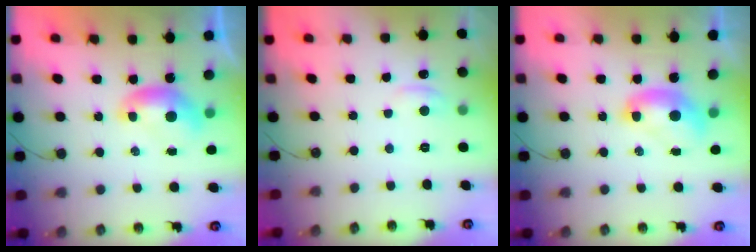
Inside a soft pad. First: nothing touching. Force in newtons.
{"total": 1.0, "press": 0.8, "slide": 0.7}
{"total": 2.0, "press": 2.0, "slide": 0.2}